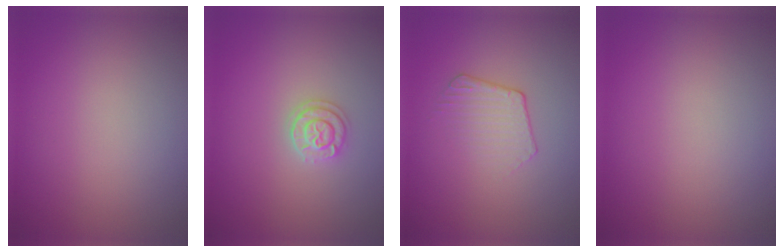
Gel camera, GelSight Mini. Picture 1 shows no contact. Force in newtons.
{"total": 1.9, "press": 1.9, "slide": 0.2}
{"total": 1.8, "press": 1.1, "slide": 1.4}
{"total": 0.0}